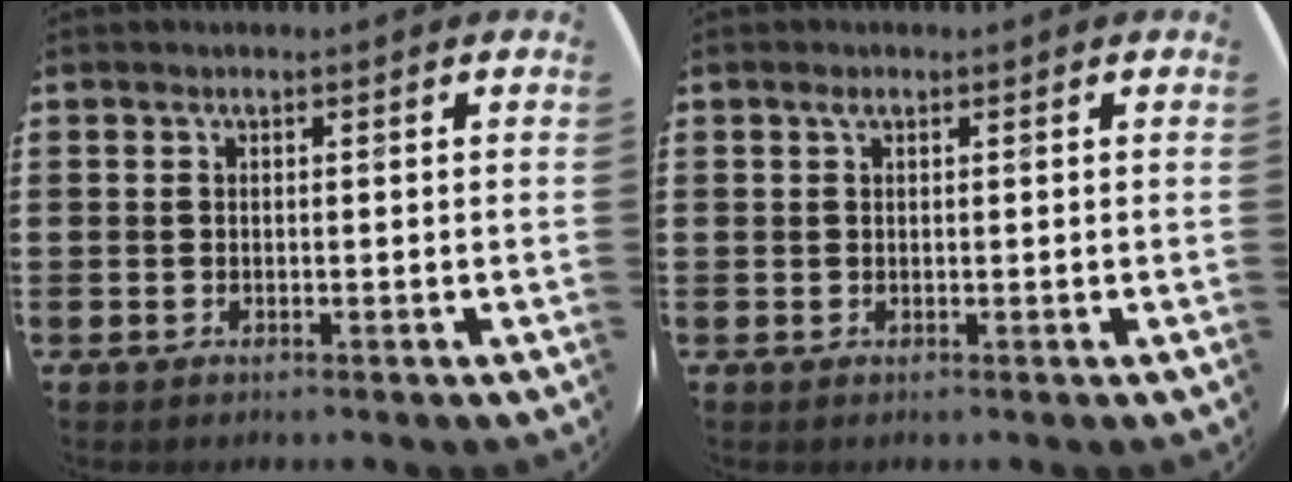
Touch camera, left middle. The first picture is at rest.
{"total": 0.6, "force": [0.4, 0.4, 0.3], "torque": [0.000, 0.000, 0.005]}